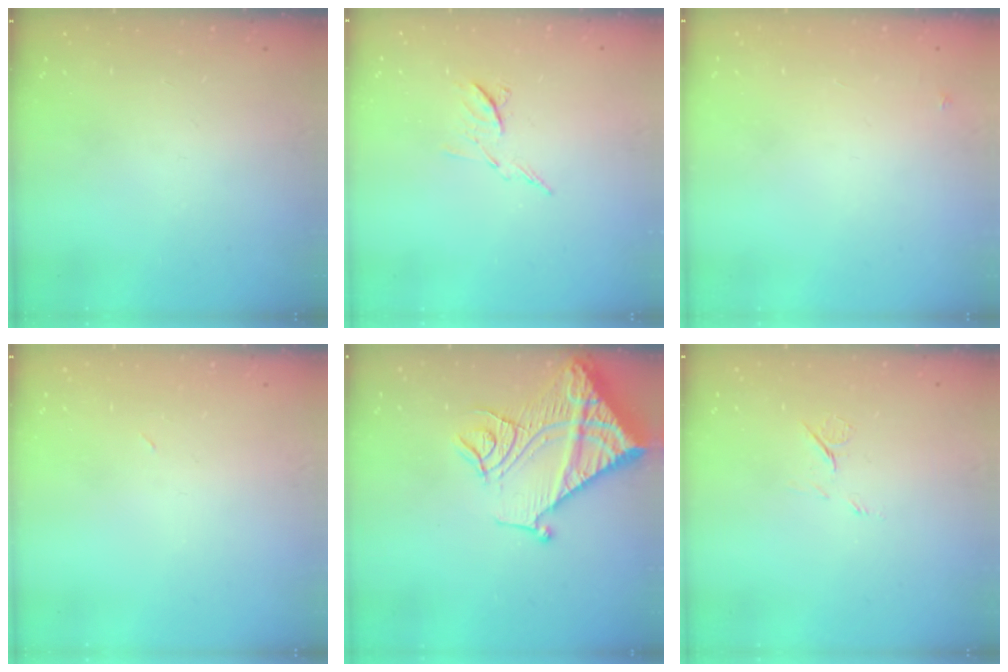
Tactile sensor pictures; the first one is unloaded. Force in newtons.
{"total": 6.8, "press": 6.8, "slide": 0.5}
{"total": 3.4, "press": 3.3, "slide": 0.4}
{"total": 2.9, "press": 2.9, "slide": 0.7}
{"total": 19.7, "press": 19.6, "slide": 2.1}
{"total": 6.0, "press": 6.0, "slide": 0.8}